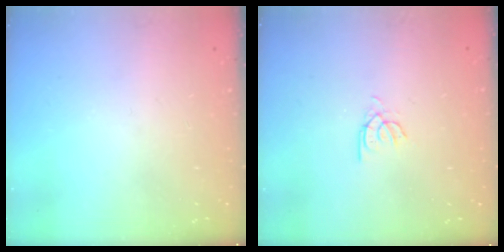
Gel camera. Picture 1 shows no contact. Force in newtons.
{"total": 2.4, "press": 2.4, "slide": 0.2}